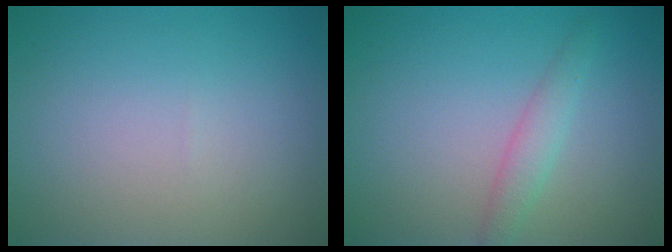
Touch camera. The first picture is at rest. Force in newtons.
{"total": 1.8, "press": 1.8, "slide": 0.1}